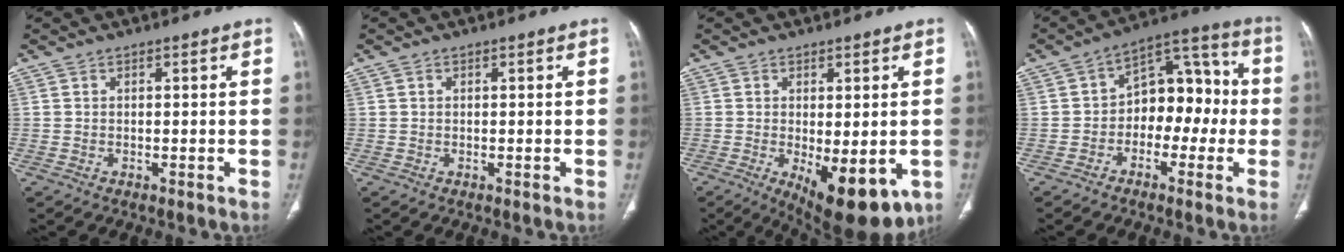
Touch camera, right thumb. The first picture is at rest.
{"total": 0.0}
{"total": 13.3, "force": [-4.3, 5.5, 11.3], "torque": [-0.150, -0.021, -0.045]}
{"total": 12.3, "force": [-1.5, 8.2, 9.0], "torque": [-0.079, 0.050, -0.037]}